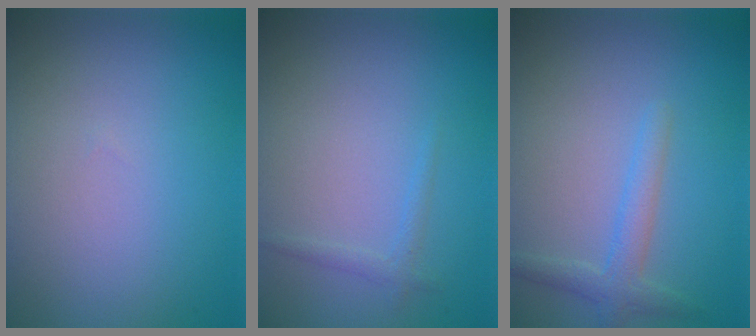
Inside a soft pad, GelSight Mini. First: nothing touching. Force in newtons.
{"total": 0.9, "press": 0.9, "slide": 0.1}
{"total": 2.3, "press": 2.3, "slide": 0.2}